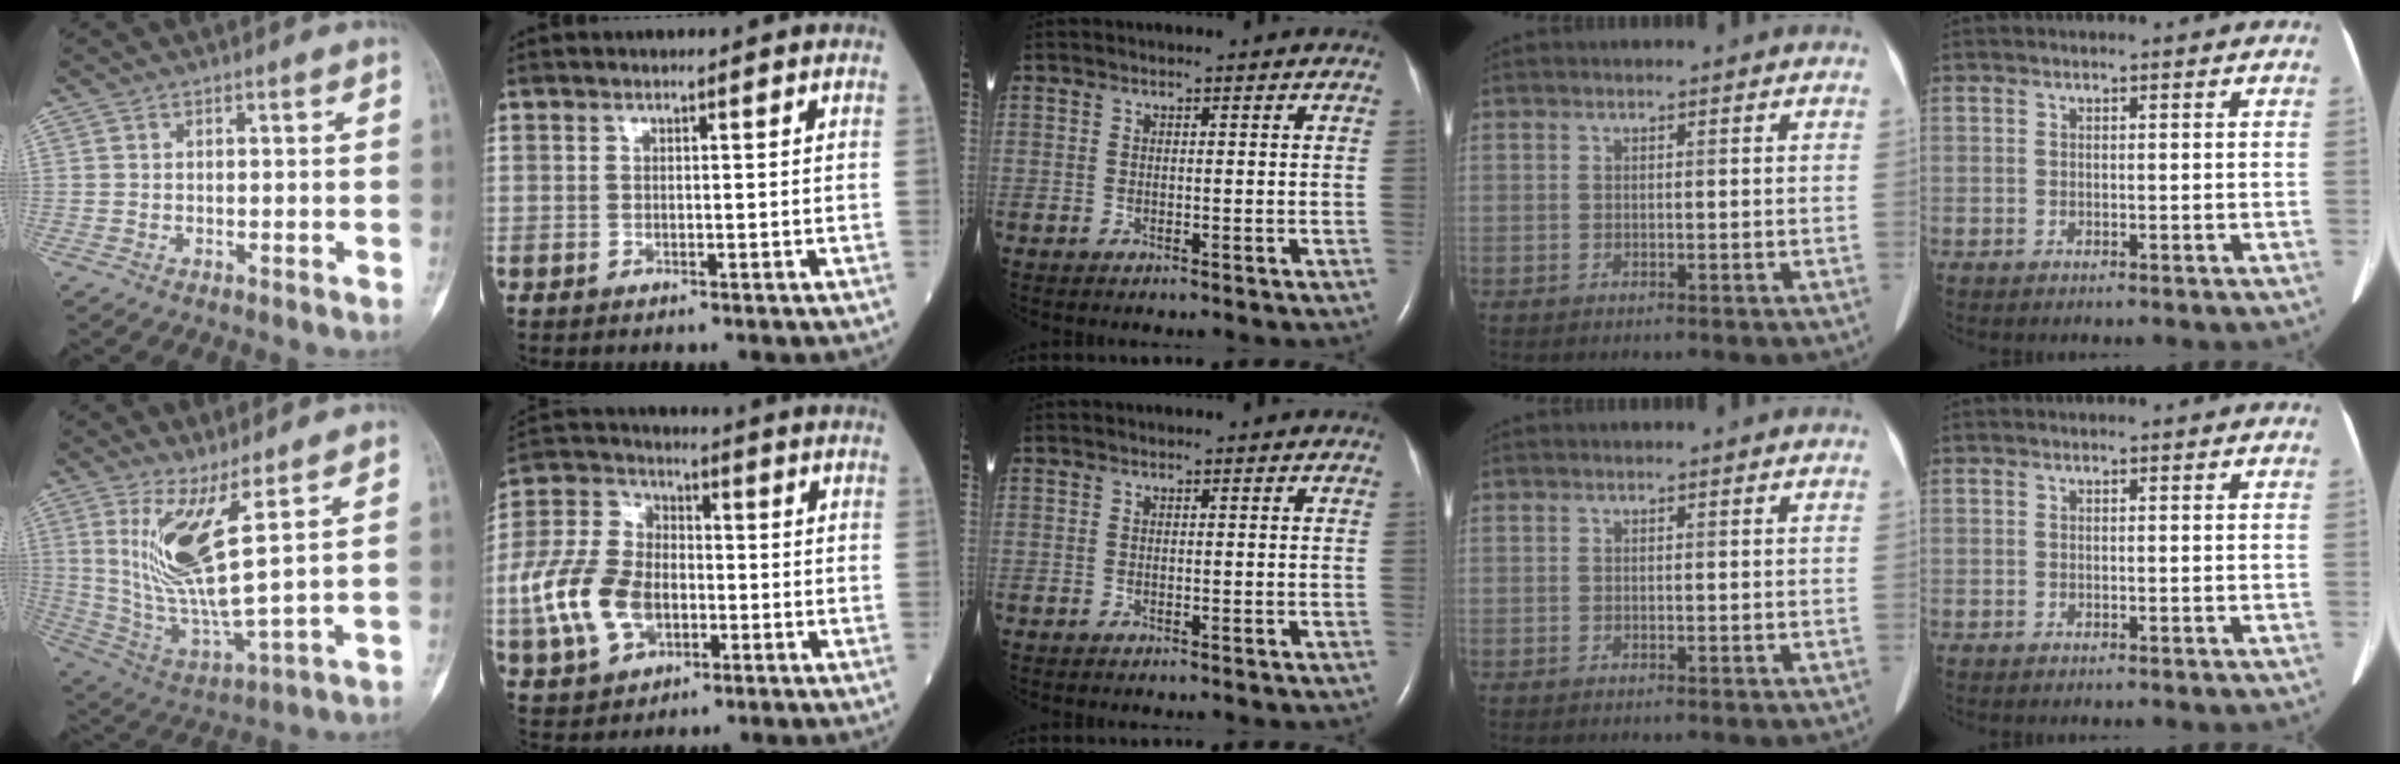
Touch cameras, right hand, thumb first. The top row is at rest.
{"thumb": {"total": 13.7, "force": [5.3, 1.9, 12.5], "torque": [-0.268, -0.055, 0.117]}, "index": {"total": 13.2, "force": [-2.8, 8.9, 9.3], "torque": [-0.226, 0.018, -0.047]}}